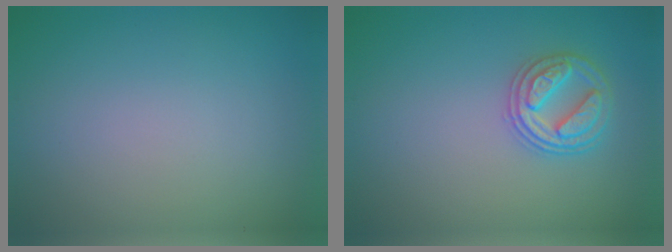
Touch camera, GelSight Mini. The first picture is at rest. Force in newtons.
{"total": 2.9, "press": 2.9, "slide": 0.4}